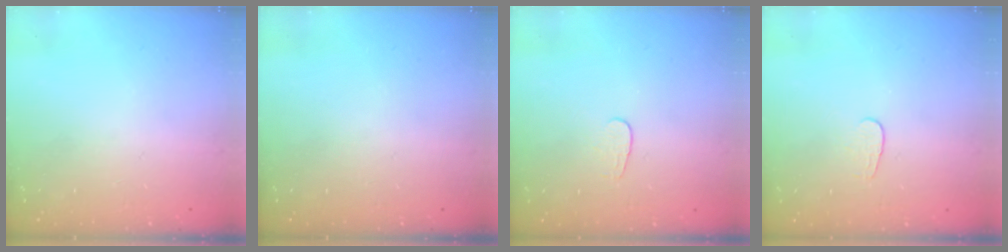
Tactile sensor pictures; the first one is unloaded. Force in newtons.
{"total": 0.0}
{"total": 4.0, "press": 4.0, "slide": 0.3}
{"total": 4.0, "press": 4.0, "slide": 0.3}